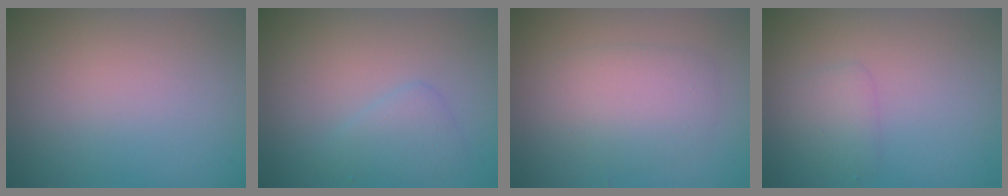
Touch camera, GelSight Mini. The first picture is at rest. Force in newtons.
{"total": 1.9, "press": 1.9, "slide": 0.0}
{"total": 3.2, "press": 3.2, "slide": 0.0}
{"total": 1.6, "press": 1.6, "slide": 0.1}